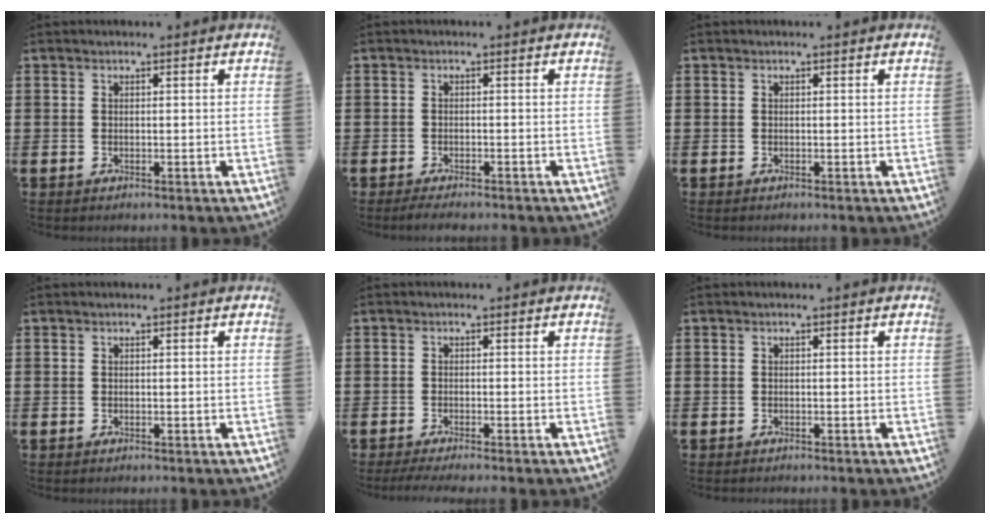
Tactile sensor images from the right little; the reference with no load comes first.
{"total": 1.2, "force": [-1.0, 0.1, 0.5], "torque": [-0.010, -0.001, -0.020]}
{"total": 0.0}
{"total": 0.0}
{"total": 1.1, "force": [-0.8, 0.0, 0.8], "torque": [-0.011, -0.002, -0.015]}
{"total": 0.0}